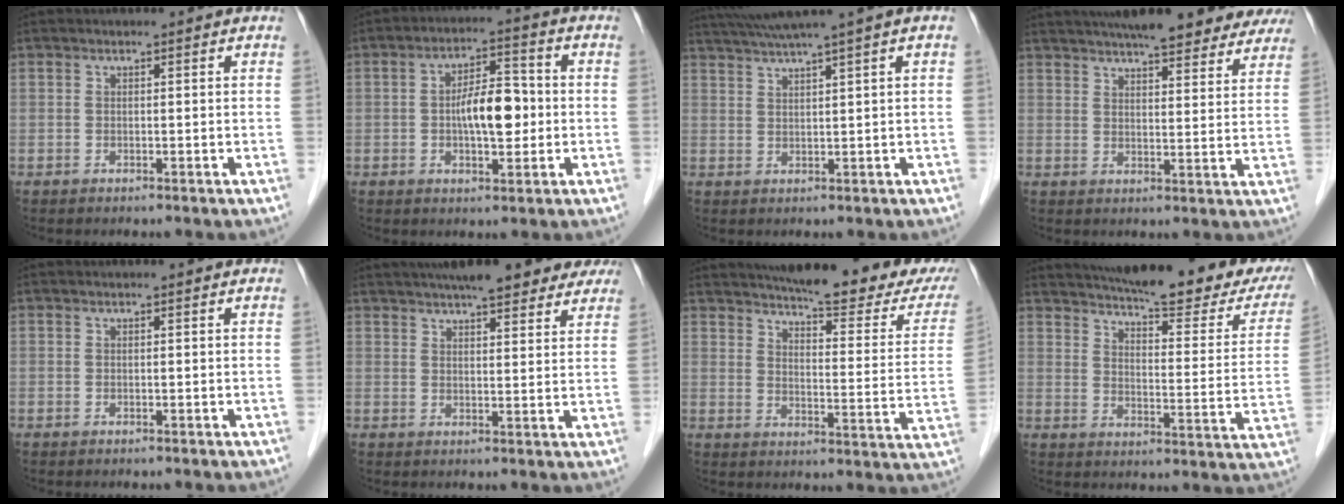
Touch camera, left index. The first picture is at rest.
{"total": 7.6, "force": [-0.7, 2.9, 7.0], "torque": [-0.126, 0.012, -0.013]}
{"total": 6.3, "force": [4.6, -1.6, 4.0], "torque": [-0.068, 0.023, 0.082]}
{"total": 21.8, "force": [18.8, 4.8, 10.0], "torque": [-0.148, 0.022, 0.229]}
{"total": 0.0}
{"total": 16.5, "force": [13.7, 4.0, 8.2], "torque": [-0.116, 0.036, 0.172]}
{"total": 23.9, "force": [20.1, 3.7, 12.4], "torque": [-0.169, -0.040, 0.238]}
{"total": 26.8, "force": [22.3, 4.8, 14.0], "torque": [-0.200, -0.040, 0.269]}